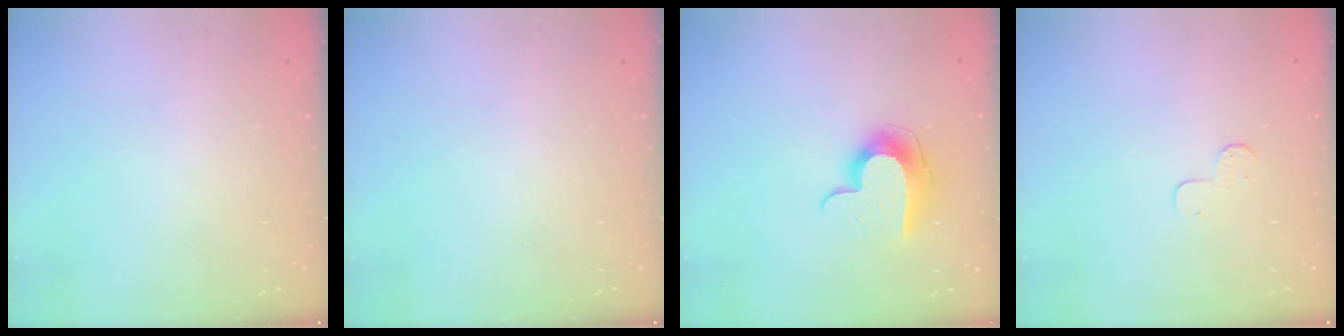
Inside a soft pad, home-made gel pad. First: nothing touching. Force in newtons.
{"total": 0.0}
{"total": 10.8, "press": 10.7, "slide": 1.0}
{"total": 4.7, "press": 4.6, "slide": 0.5}